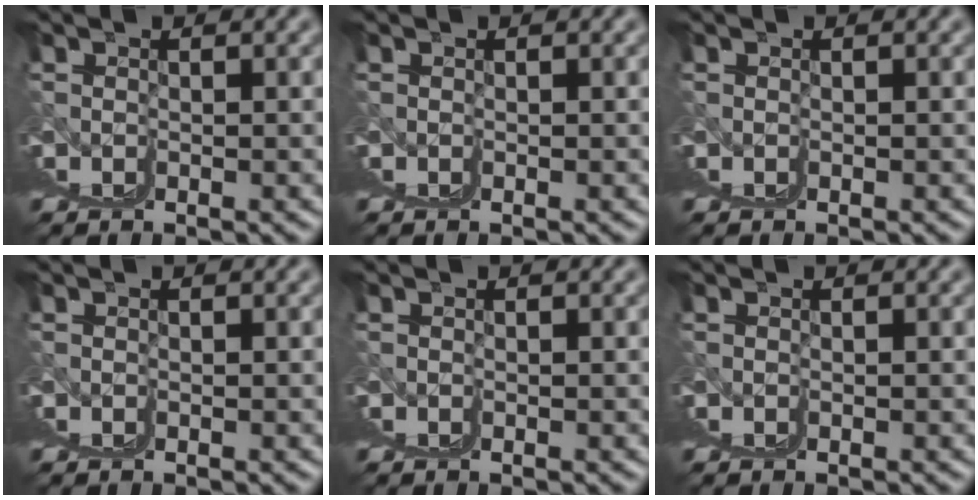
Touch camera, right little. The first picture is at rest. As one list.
[{"total": 0.0}, {"total": 0.0}, {"total": 0.0}, {"total": 0.0}, {"total": 0.0}]